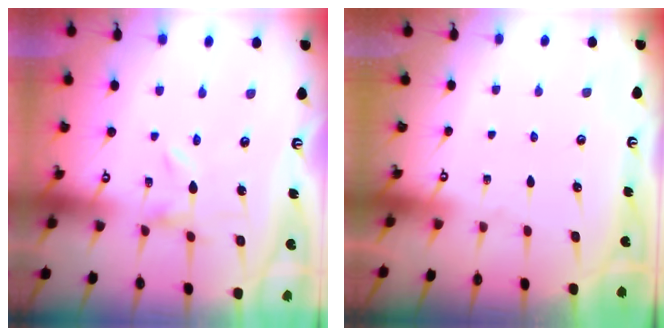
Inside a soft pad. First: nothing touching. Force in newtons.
{"total": 0.0}